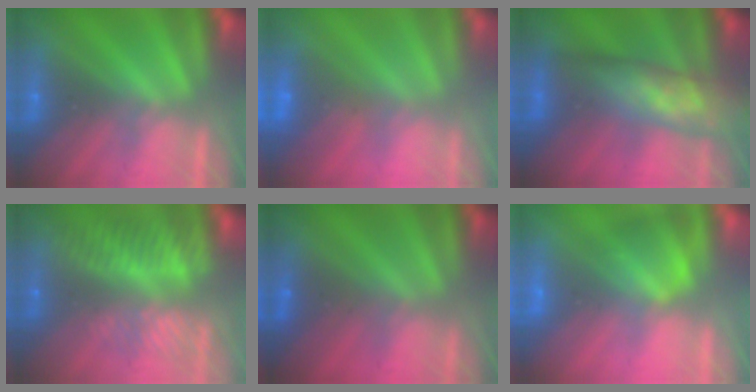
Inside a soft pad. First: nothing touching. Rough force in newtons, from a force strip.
{"total": 9.1}
{"total": 9.3}
{"total": 8.3}
{"total": 1.7}
{"total": 2.6}